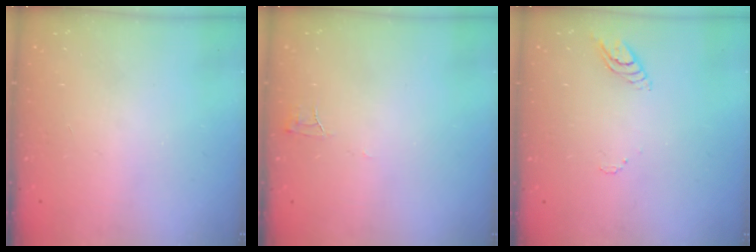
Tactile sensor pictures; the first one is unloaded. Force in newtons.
{"total": 3.3, "press": 3.3, "slide": 0.2}
{"total": 4.8, "press": 4.8, "slide": 0.4}